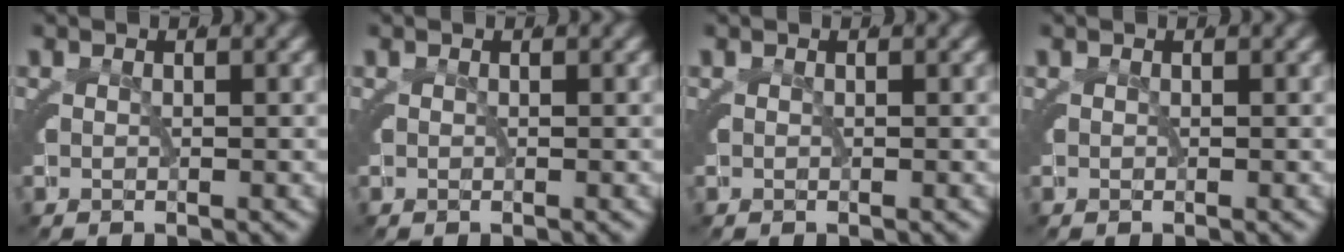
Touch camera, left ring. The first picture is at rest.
{"total": 0.0}
{"total": 0.0}
{"total": 0.0}